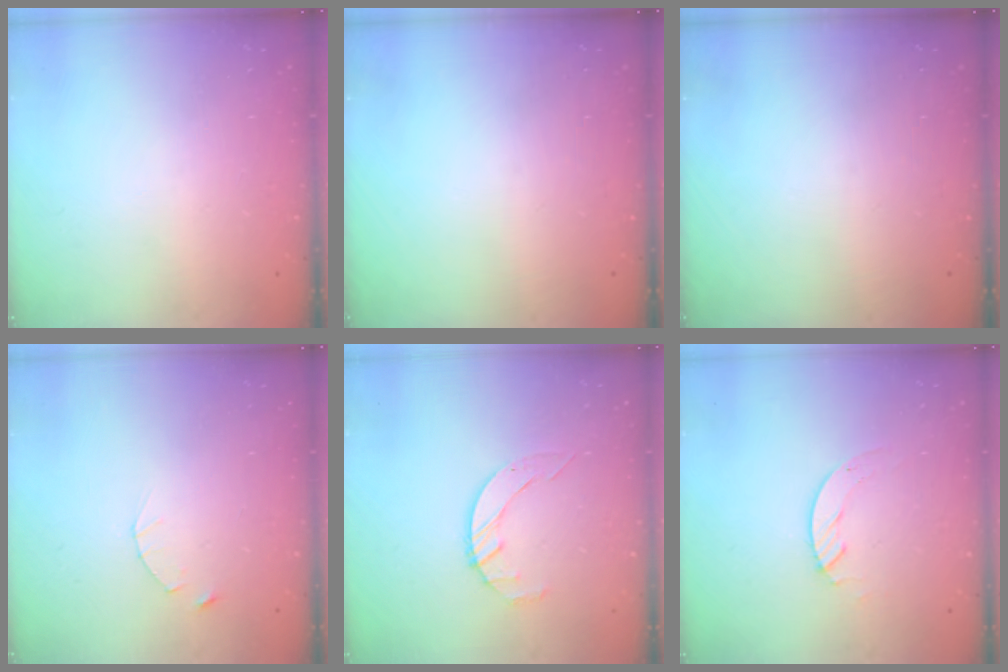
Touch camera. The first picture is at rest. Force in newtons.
{"total": 0.0}
{"total": 0.0}
{"total": 2.5, "press": 2.4, "slide": 0.3}
{"total": 3.4, "press": 3.3, "slide": 0.5}
{"total": 2.4, "press": 2.4, "slide": 0.2}